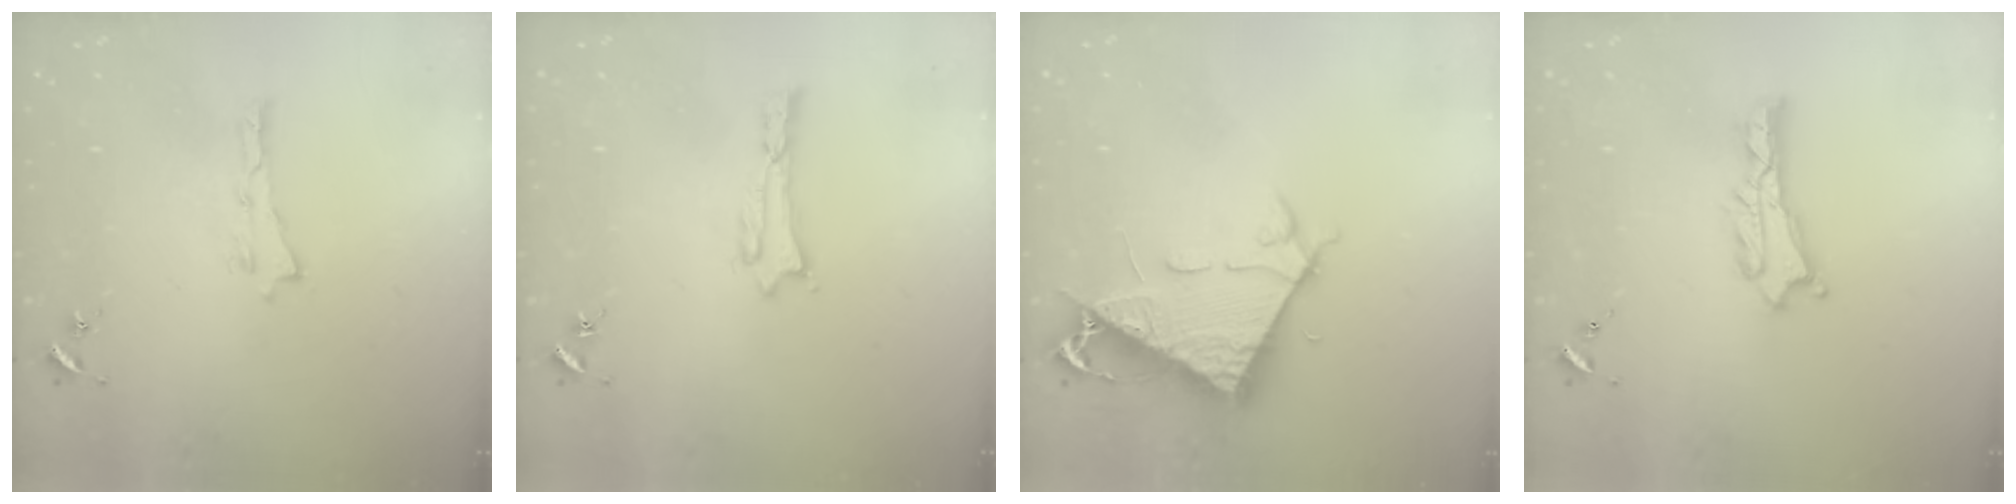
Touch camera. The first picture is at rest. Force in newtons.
{"total": 0.0}
{"total": 7.6, "press": 7.6, "slide": 0.9}
{"total": 1.3, "press": 1.3, "slide": 0.1}